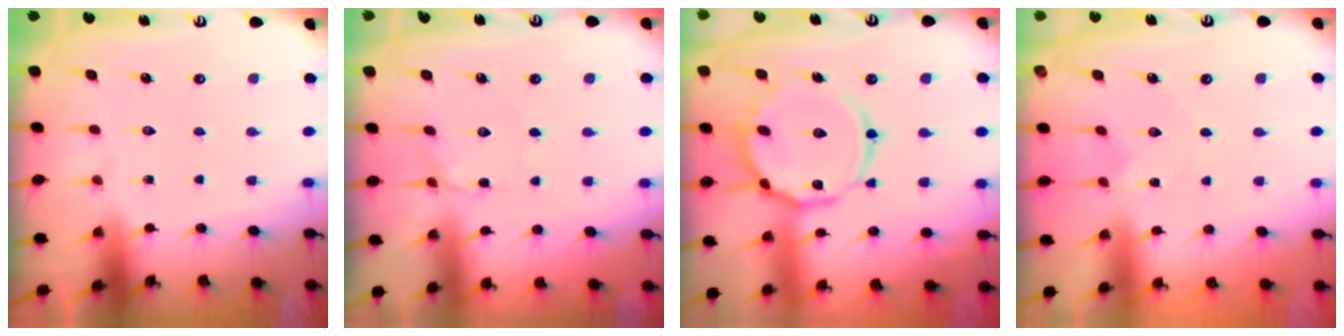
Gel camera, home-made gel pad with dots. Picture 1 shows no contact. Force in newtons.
{"total": 2.3, "press": 2.2, "slide": 0.6}
{"total": 14.3, "press": 14.2, "slide": 1.4}
{"total": 0.6, "press": 0.6, "slide": 0.1}